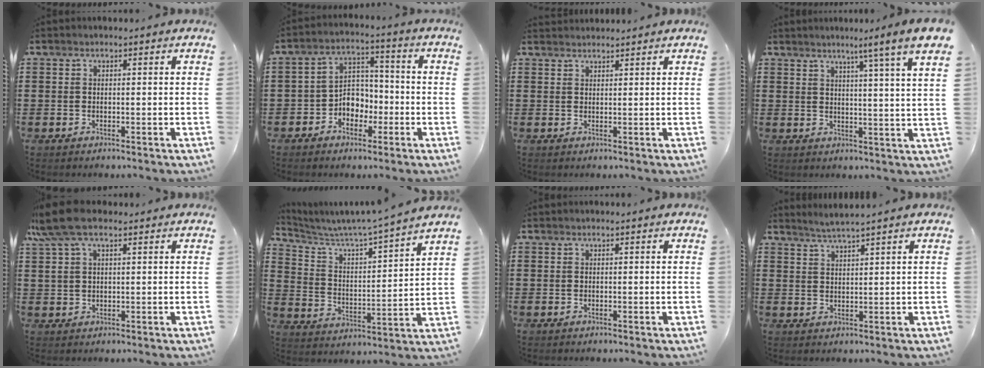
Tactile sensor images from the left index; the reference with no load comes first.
{"total": 5.3, "force": [-2.4, 4.2, 2.1], "torque": [-0.046, 0.014, -0.048]}
{"total": 1.3, "force": [1.3, 0.1, 0.0], "torque": [-0.002, -0.001, 0.027]}
{"total": 5.5, "force": [3.8, -1.6, 3.6], "torque": [-0.068, -0.032, 0.051]}
{"total": 7.8, "force": [4.6, 3.0, 5.5], "torque": [-0.136, 0.001, 0.081]}
{"total": 4.4, "force": [4.0, -0.3, 1.8], "torque": [-0.056, -0.039, 0.056]}
{"total": 0.0}
{"total": 2.3, "force": [2.1, -0.5, 0.7], "torque": [-0.016, -0.001, 0.040]}